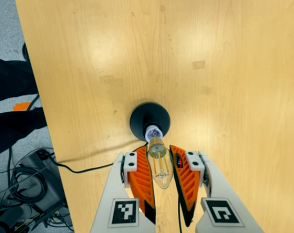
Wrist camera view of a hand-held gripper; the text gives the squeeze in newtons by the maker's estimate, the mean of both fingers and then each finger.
{"total": 21.1, "left": 24.0, "right": 18.1}